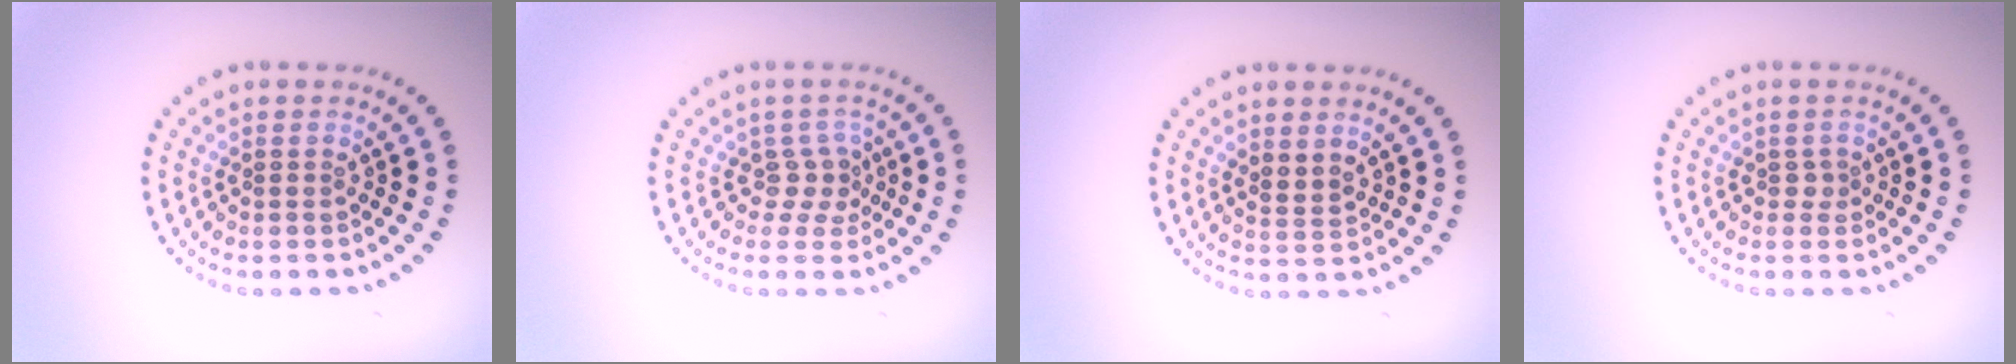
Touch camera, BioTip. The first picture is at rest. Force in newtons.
{"total": 2.2, "press": 1.5, "slide": 1.6}
{"total": 1.6, "press": 1.3, "slide": 1.0}
{"total": 0.8, "press": 0.6, "slide": 0.6}